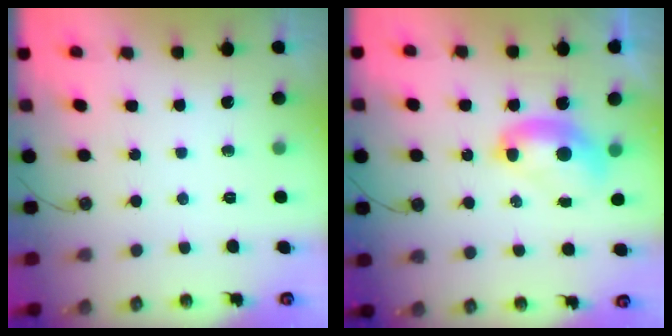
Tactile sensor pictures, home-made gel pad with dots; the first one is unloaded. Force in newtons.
{"total": 2.6, "press": 2.6, "slide": 0.1}